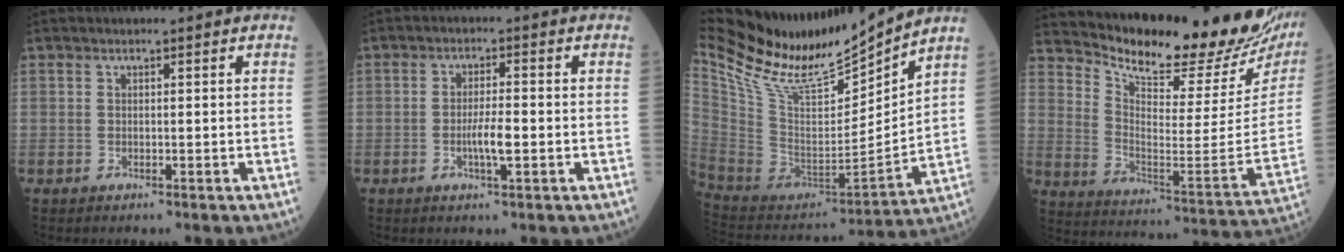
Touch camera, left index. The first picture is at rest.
{"total": 3.5, "force": [-1.1, 0.3, 3.3], "torque": [-0.063, -0.005, -0.022]}
{"total": 22.0, "force": [19.5, 2.0, 9.9], "torque": [-0.193, -0.034, 0.350]}
{"total": 23.8, "force": [21.5, 3.4, 9.5], "torque": [-0.161, -0.097, 0.294]}